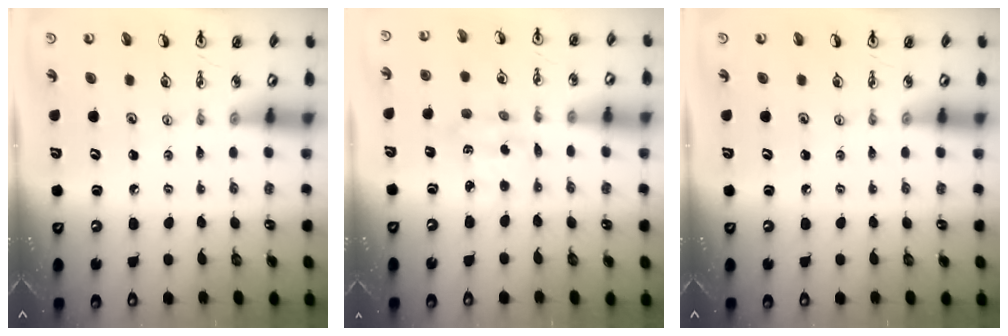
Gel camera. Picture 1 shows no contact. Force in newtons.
{"total": 2.3, "press": 2.3, "slide": 0.6}
{"total": 0.0}